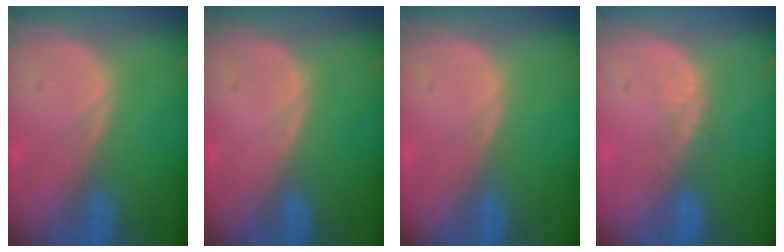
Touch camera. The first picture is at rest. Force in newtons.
{"total": 0.0}
{"total": 0.0}
{"total": 2.2, "press": 1.6, "slide": 1.5}